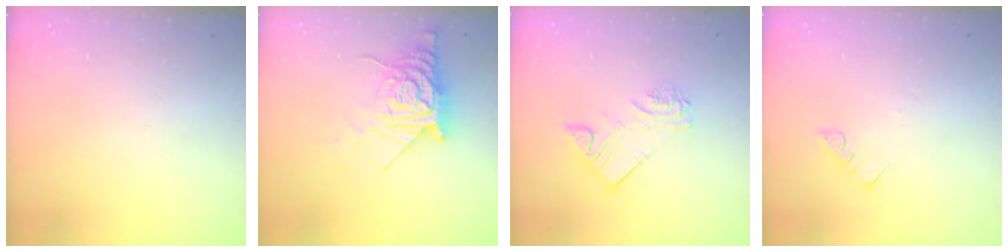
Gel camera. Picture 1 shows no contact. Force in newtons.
{"total": 14.3, "press": 14.2, "slide": 1.6}
{"total": 8.0, "press": 8.0, "slide": 0.4}
{"total": 3.0, "press": 3.0, "slide": 0.1}